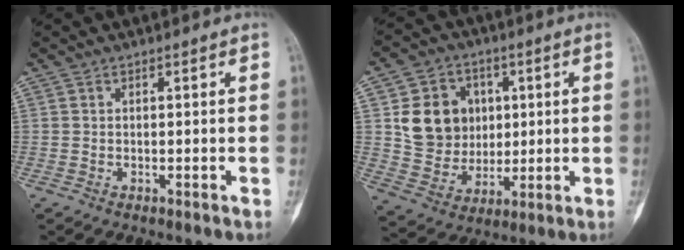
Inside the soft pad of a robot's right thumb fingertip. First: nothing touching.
{"total": 13.5, "force": [2.6, 11.7, 6.2], "torque": [-0.065, -0.002, 0.060]}